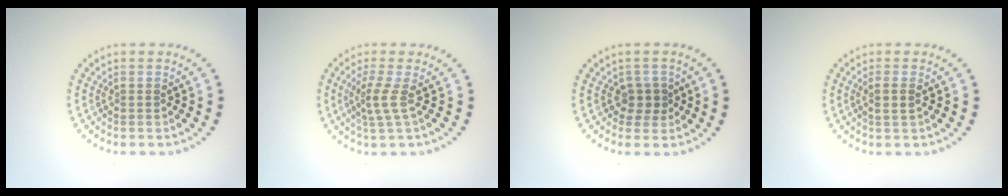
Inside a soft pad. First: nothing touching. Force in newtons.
{"total": 2.2, "press": 1.5, "slide": 1.5}
{"total": 1.7, "press": 1.5, "slide": 0.9}
{"total": 1.4, "press": 1.2, "slide": 0.6}